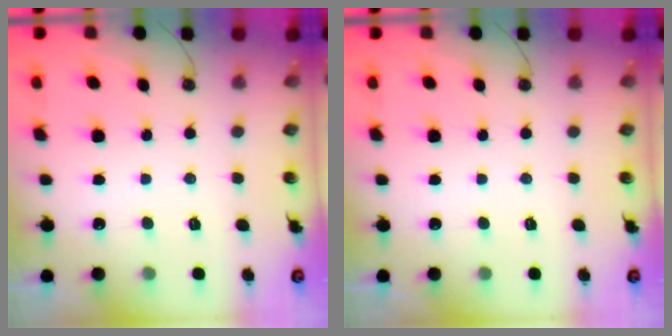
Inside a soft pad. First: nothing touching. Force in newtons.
{"total": 0.0}